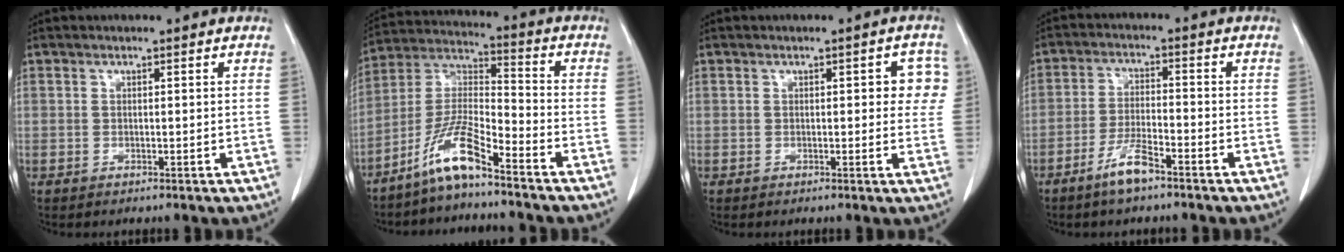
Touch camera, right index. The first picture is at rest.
{"total": 9.8, "force": [-7.0, 0.8, 6.7], "torque": [-0.148, -0.002, -0.143]}
{"total": 4.2, "force": [1.0, 1.8, 3.7], "torque": [-0.026, 0.011, 0.005]}
{"total": 6.2, "force": [-4.4, 0.9, 4.3], "torque": [-0.090, -0.006, -0.083]}